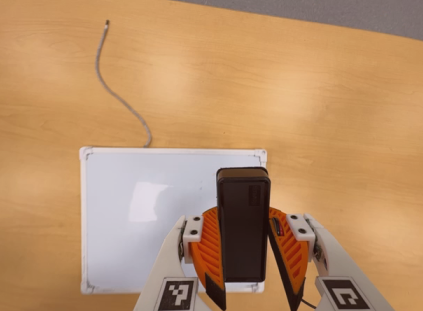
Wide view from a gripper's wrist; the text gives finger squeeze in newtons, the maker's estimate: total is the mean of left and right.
{"total": 6.9, "left": 6.9, "right": 6.9}